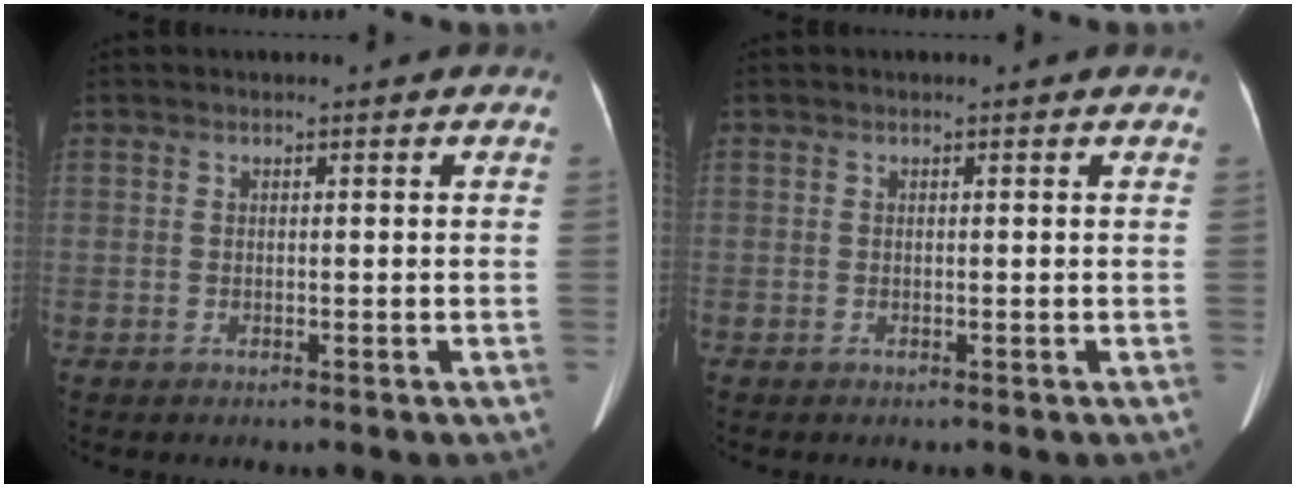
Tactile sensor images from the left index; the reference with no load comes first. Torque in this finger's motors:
{"motor_torque": [-1.08, 0.54, -0.83, -0.21]}